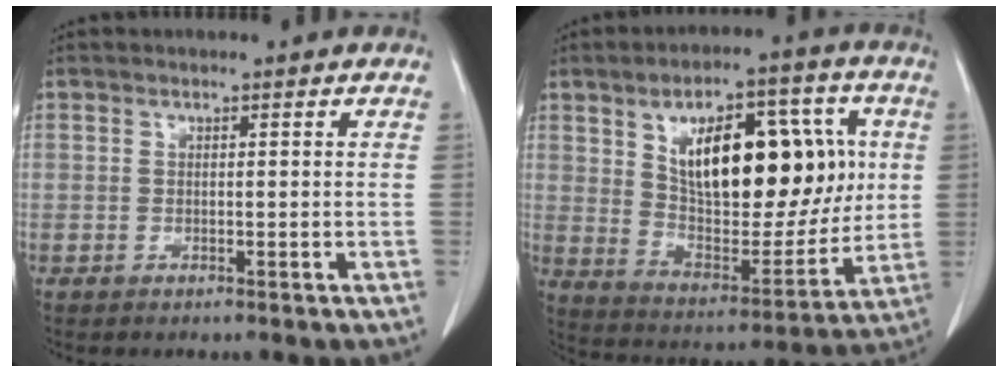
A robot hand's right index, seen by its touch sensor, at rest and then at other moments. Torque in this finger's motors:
{"motor_torque": [1.41, 0.66, 0.50, 0.21]}